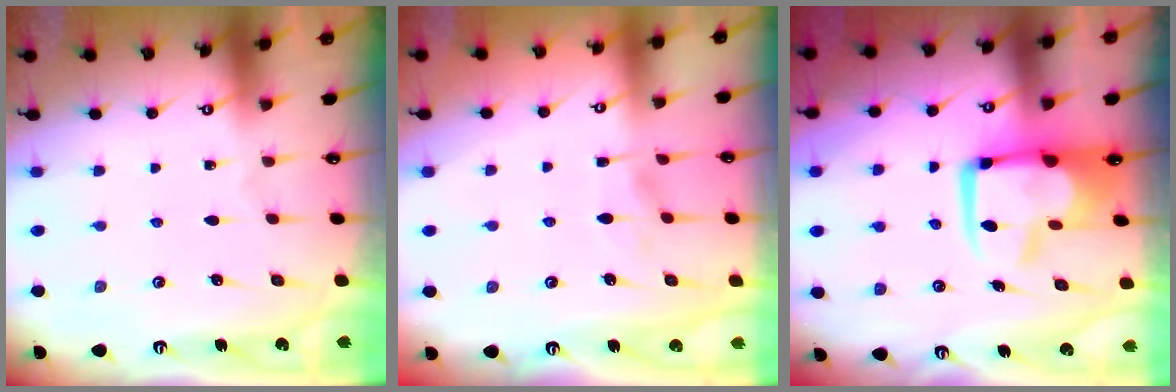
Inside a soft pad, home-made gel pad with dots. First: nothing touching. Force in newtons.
{"total": 1.7, "press": 1.4, "slide": 1.1}
{"total": 12.6, "press": 12.4, "slide": 2.1}